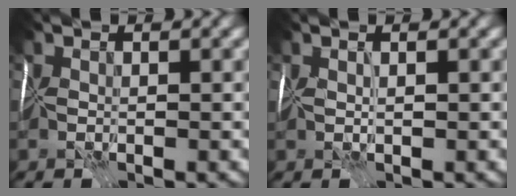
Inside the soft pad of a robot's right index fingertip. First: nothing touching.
{"total": 0.7, "force": [0.2, -0.7, -0.2], "torque": [0.009, -0.003, 0.005]}